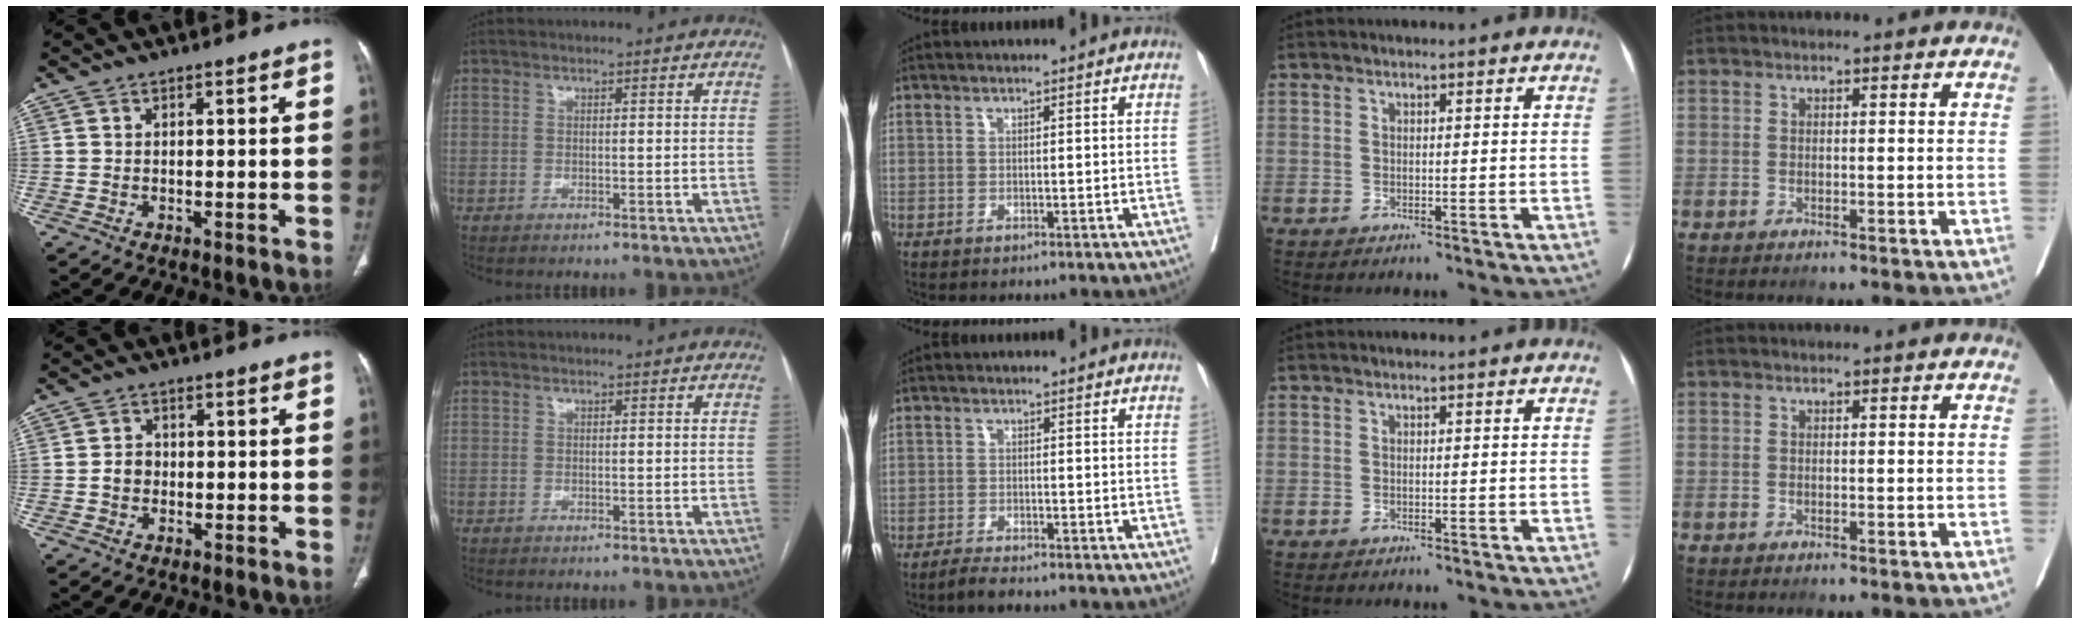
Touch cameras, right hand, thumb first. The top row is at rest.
{"thumb": {"total": 2.6, "force": [-0.4, 2.3, 1.3], "torque": [-0.012, 0.010, -0.012]}, "middle": {"total": 1.9, "force": [-1.7, 0.1, 0.7], "torque": [-0.019, -0.005, -0.032]}}